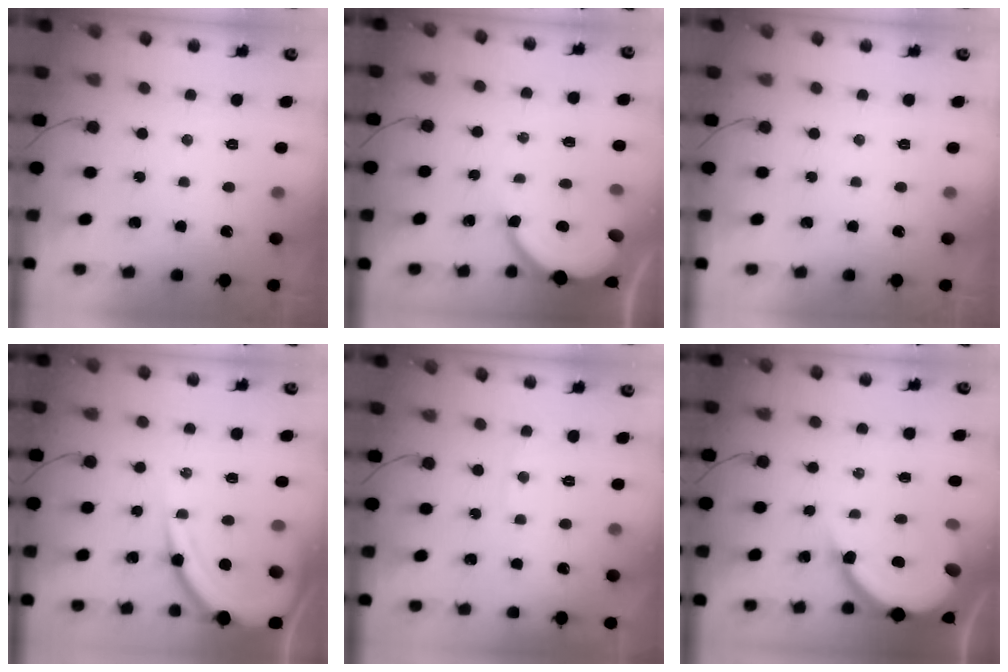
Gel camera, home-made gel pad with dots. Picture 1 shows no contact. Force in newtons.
{"total": 6.1, "press": 6.1, "slide": 0.8}
{"total": 0.0}
{"total": 16.2, "press": 16.1, "slide": 1.4}
{"total": 2.8, "press": 2.7, "slide": 0.4}
{"total": 12.7, "press": 12.7, "slide": 0.9}